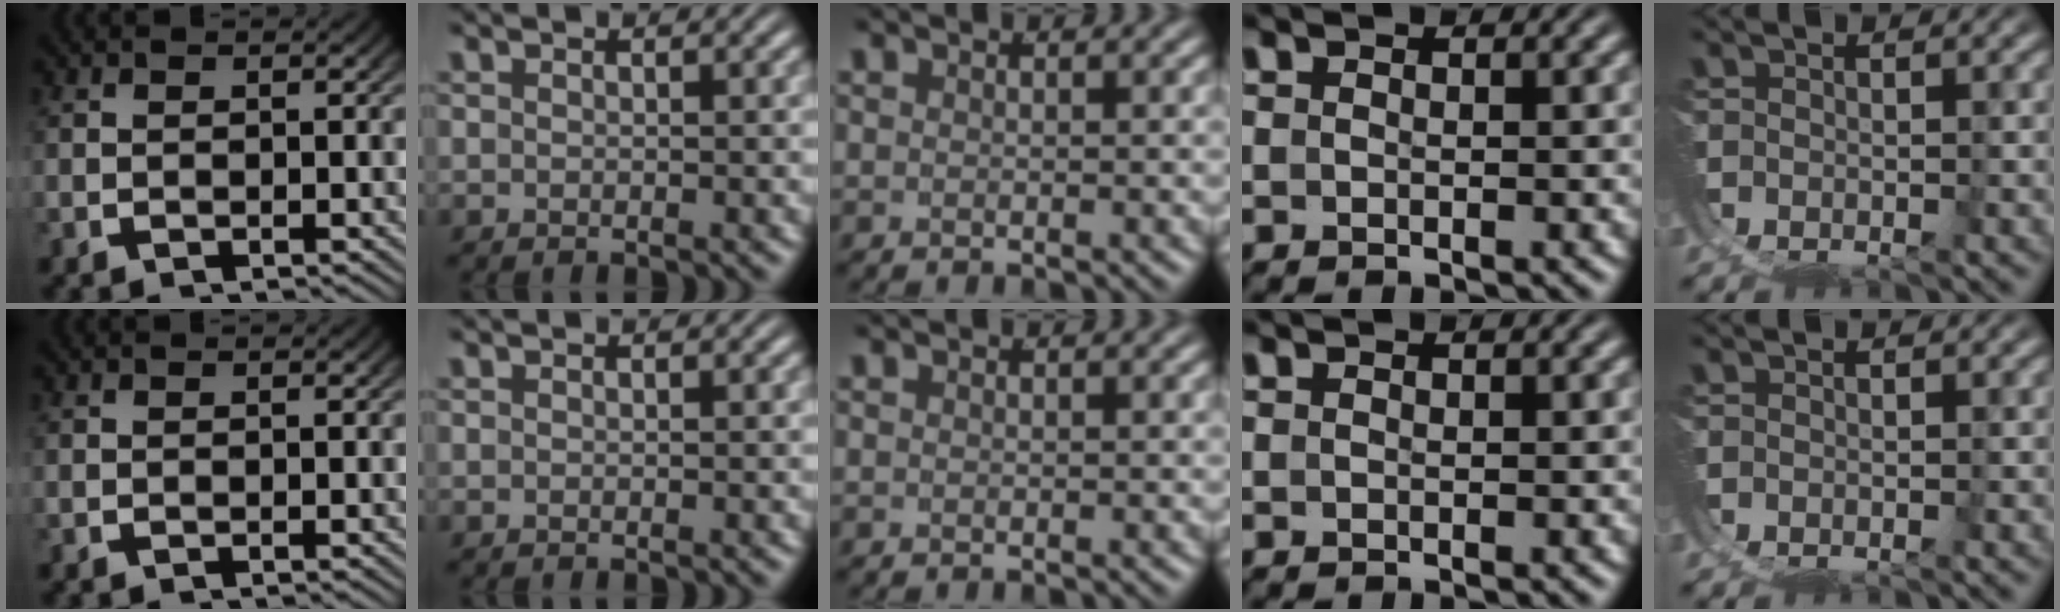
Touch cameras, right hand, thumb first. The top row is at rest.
{}